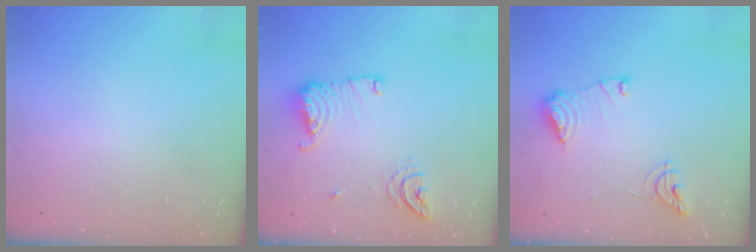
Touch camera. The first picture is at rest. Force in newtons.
{"total": 12.2, "press": 12.1, "slide": 1.2}
{"total": 11.5, "press": 11.4, "slide": 1.0}